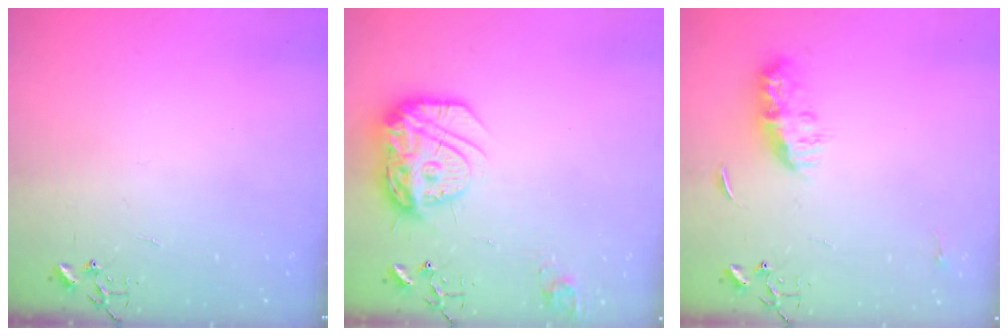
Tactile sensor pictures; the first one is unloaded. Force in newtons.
{"total": 19.1, "press": 19.1, "slide": 1.1}
{"total": 9.4, "press": 9.4, "slide": 0.3}